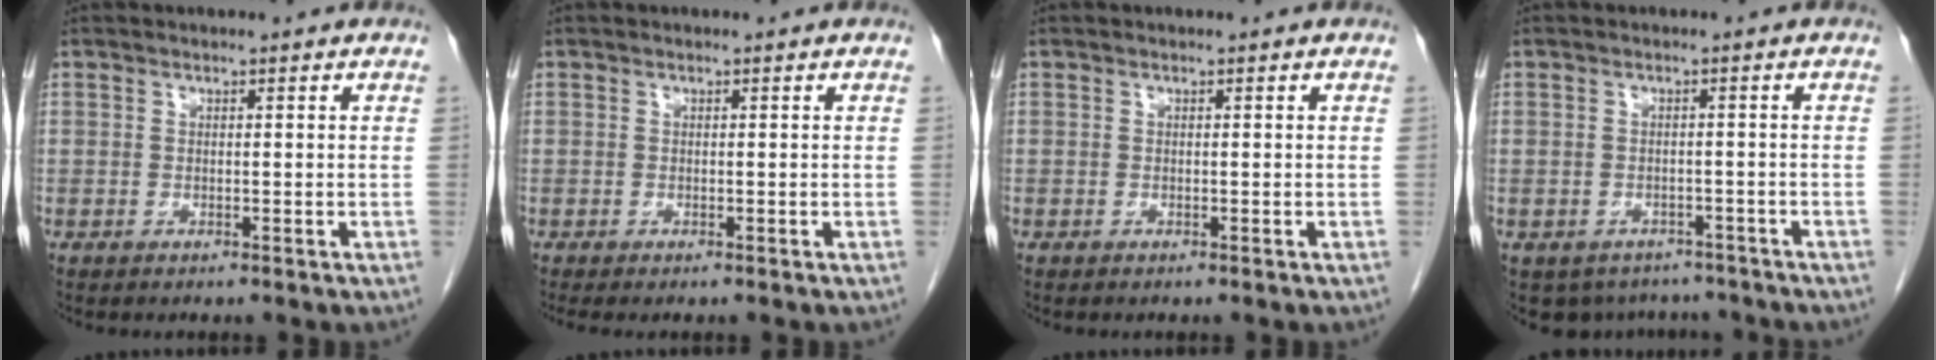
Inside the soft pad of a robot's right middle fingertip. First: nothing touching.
{"total": 0.8, "force": [-0.7, -0.1, 0.4], "torque": [-0.004, -0.002, -0.011]}
{"total": 0.0}
{"total": 6.5, "force": [-5.4, 3.6, 0.7], "torque": [0.001, 0.009, -0.064]}